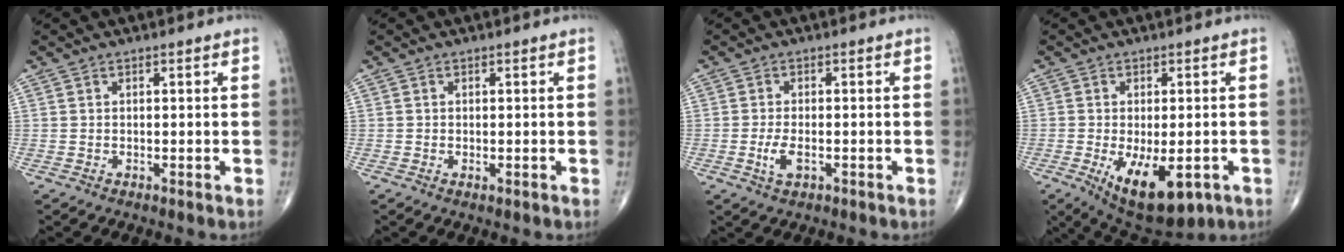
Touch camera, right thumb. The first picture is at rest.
{"total": 0.7, "force": [-0.2, 0.3, 0.6], "torque": [-0.011, -0.002, -0.003]}
{"total": 3.5, "force": [-1.1, 1.6, 2.9], "torque": [-0.062, -0.001, -0.020]}
{"total": 12.7, "force": [-4.8, 5.8, 10.2], "torque": [-0.151, -0.012, -0.058]}